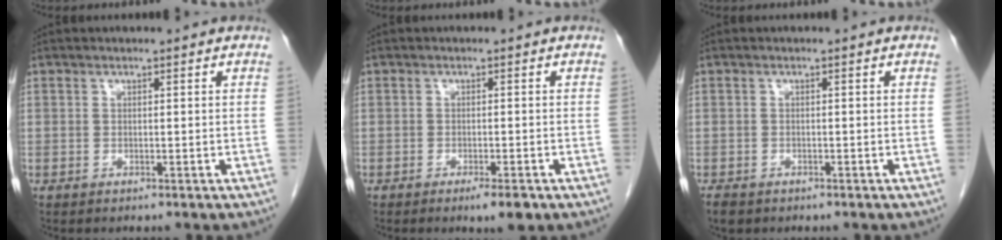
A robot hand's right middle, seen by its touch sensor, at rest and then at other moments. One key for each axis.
{"total": 3.0, "fx": -1.8, "fy": 0.4, "fz": 2.3, "tx": -0.031, "ty": -0.004, "tz": -0.024}
{"total": 2.2, "fx": -1.6, "fy": 1.2, "fz": 0.8, "tx": -0.015, "ty": -0.002, "tz": -0.023}